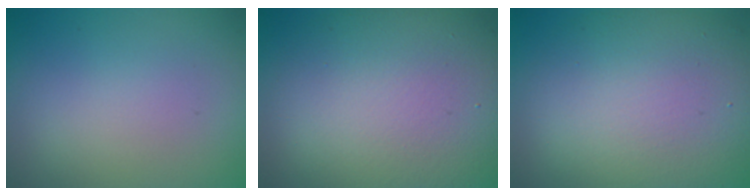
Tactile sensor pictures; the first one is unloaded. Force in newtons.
{"total": 12.7, "press": 12.7, "slide": 0.6}
{"total": 11.5, "press": 11.4, "slide": 0.8}